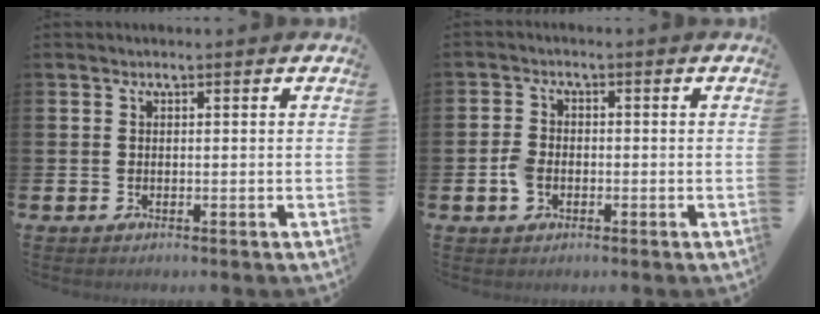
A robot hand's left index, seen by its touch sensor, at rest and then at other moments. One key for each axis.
{"total": 2.9, "fx": -0.8, "fy": 2.1, "fz": 1.8, "tx": -0.033, "ty": 0.006, "tz": -0.014}